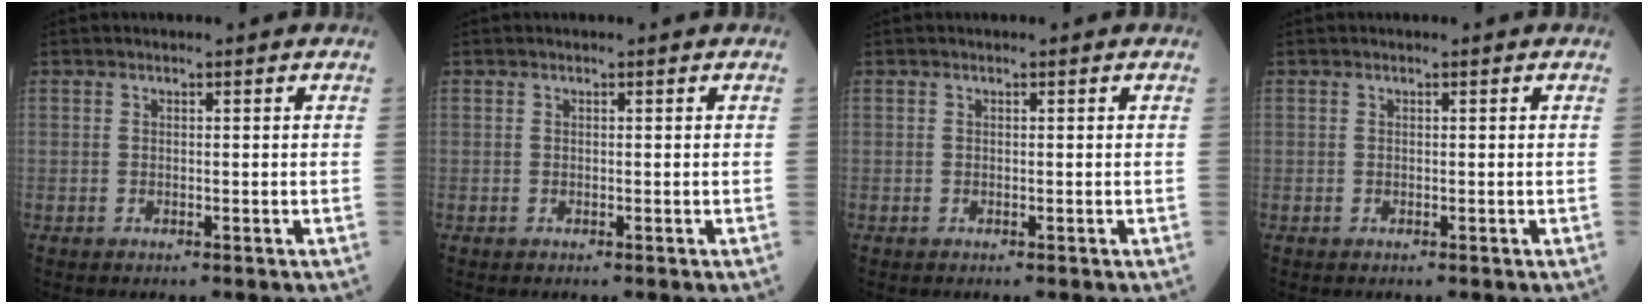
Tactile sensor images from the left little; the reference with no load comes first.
{"total": 0.0}
{"total": 0.0}
{"total": 0.0}